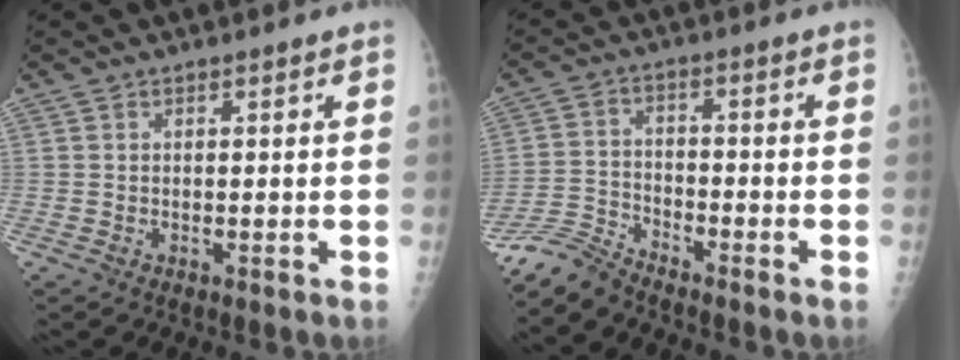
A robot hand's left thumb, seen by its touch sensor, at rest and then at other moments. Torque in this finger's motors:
{"motor_torque": [0.02, 0.03, -0.49, 0.52, 0.01]}